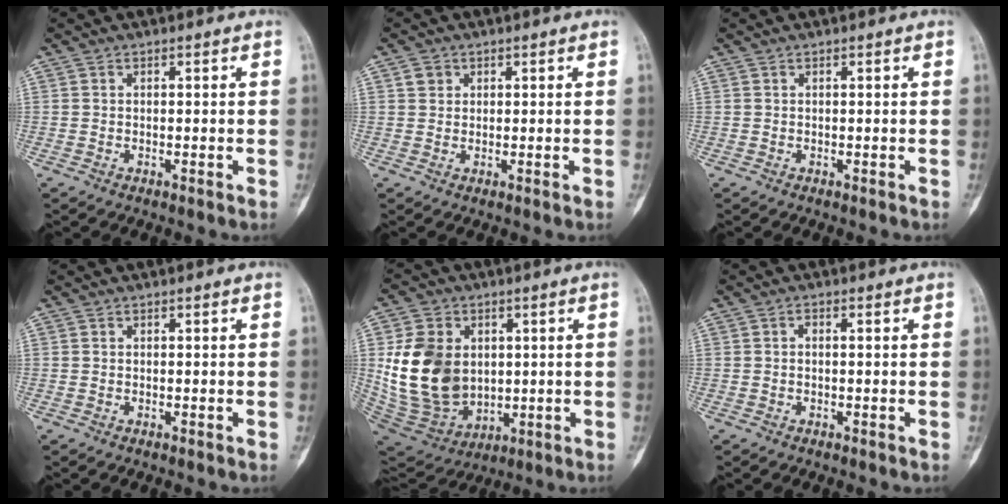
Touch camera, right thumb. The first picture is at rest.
{"total": 2.0, "force": [0.9, 1.7, 0.5], "torque": [0.003, -0.003, 0.013]}
{"total": 0.0}
{"total": 0.0}
{"total": 17.6, "force": [2.0, 13.3, 11.4], "torque": [-0.185, -0.015, 0.062]}
{"total": 0.9, "force": [0.0, 0.4, 0.8], "torque": [-0.012, 0.002, -0.002]}